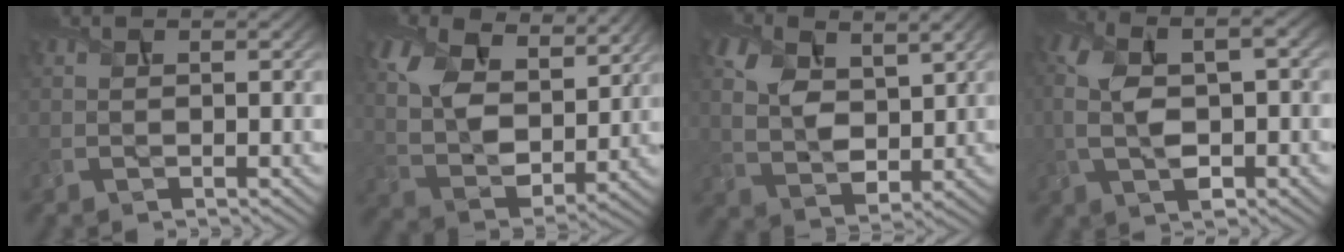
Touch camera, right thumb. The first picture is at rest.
{"total": 12.5, "force": [6.4, 7.1, 8.0], "torque": [-0.196, 0.000, 0.110]}
{"total": 7.7, "force": [3.0, 4.4, 5.6], "torque": [-0.130, -0.003, 0.056]}
{"total": 8.9, "force": [-0.5, 4.2, 7.8], "torque": [-0.172, 0.003, -0.009]}